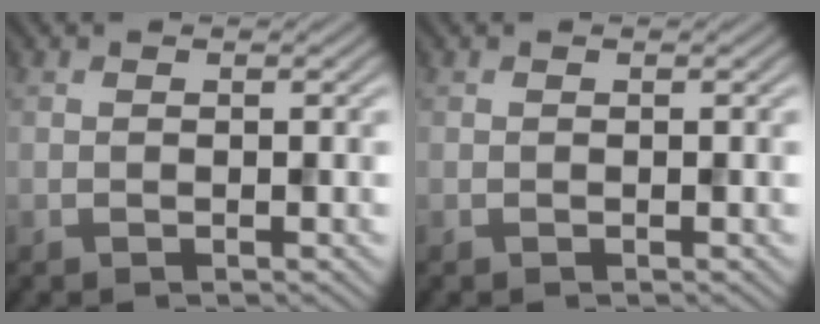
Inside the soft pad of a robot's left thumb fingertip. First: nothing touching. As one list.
[{"total": 0.0}]